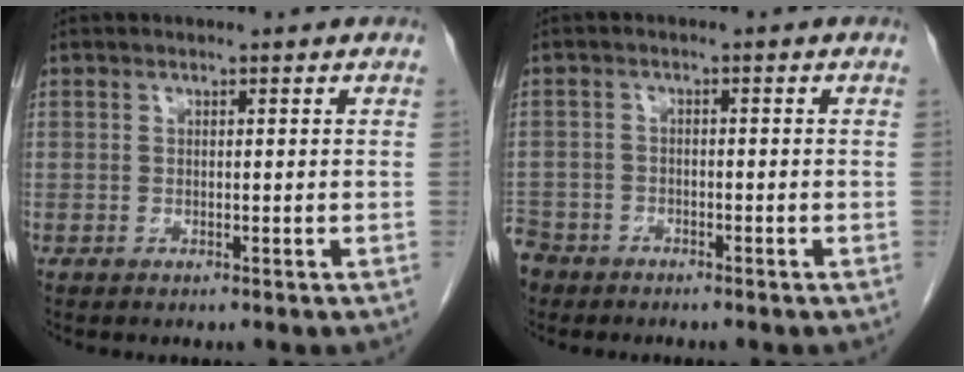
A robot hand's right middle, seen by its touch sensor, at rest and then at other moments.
{"total": 6.0, "force": [-4.5, 3.9, 0.6], "torque": [-0.027, -0.003, -0.089]}